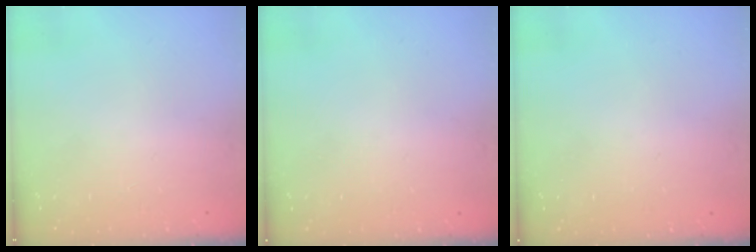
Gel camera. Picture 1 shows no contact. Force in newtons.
{"total": 3.2, "press": 3.2, "slide": 0.1}
{"total": 2.8, "press": 2.8, "slide": 0.1}